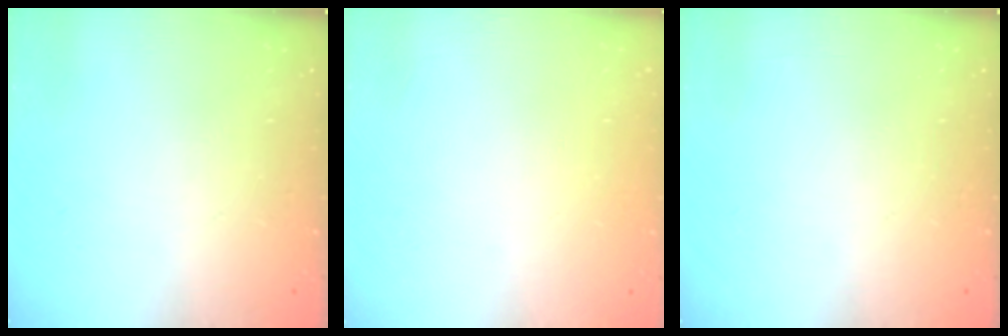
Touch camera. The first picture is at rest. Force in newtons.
{"total": 0.0}
{"total": 0.0}